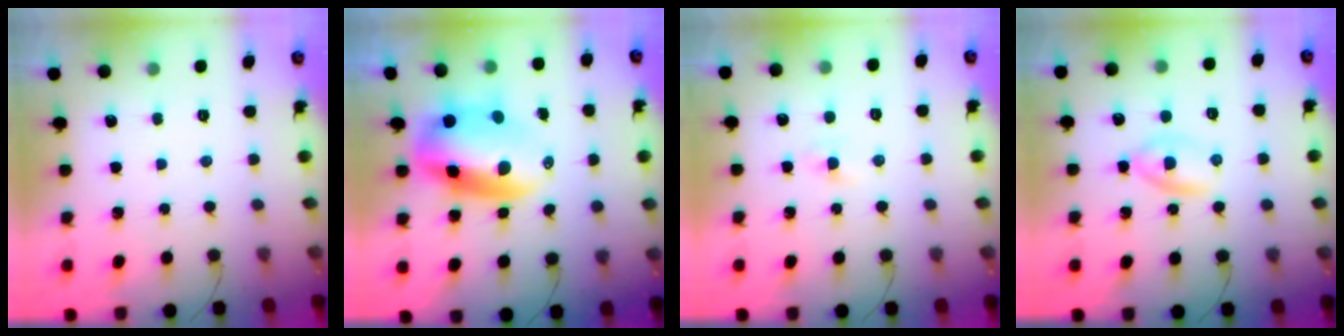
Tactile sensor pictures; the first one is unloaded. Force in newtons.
{"total": 10.3, "press": 10.0, "slide": 2.4}
{"total": 0.0}
{"total": 2.7, "press": 2.5, "slide": 1.1}